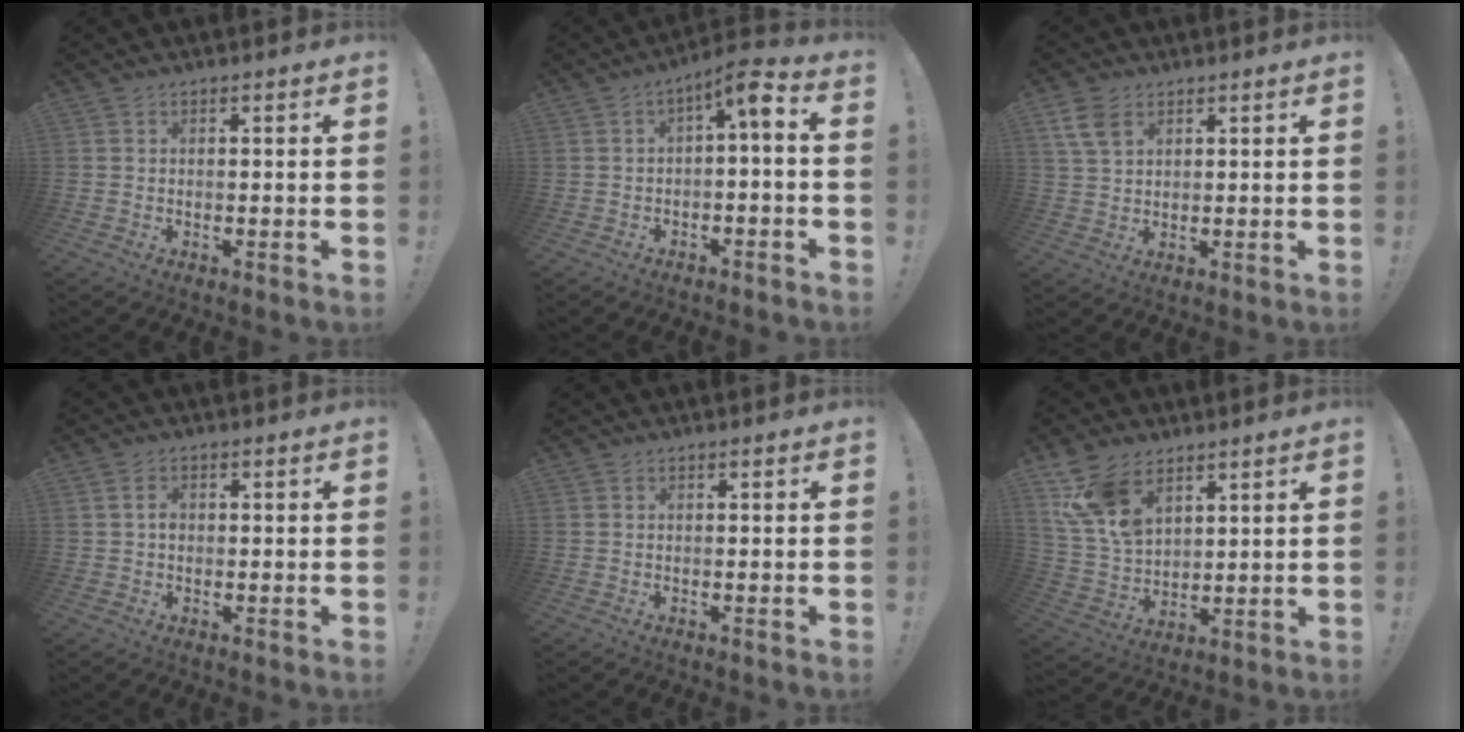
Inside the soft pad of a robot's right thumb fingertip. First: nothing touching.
{"total": 6.8, "force": [0.3, 1.3, 6.7], "torque": [-0.101, -0.002, 0.001]}
{"total": 7.2, "force": [3.7, 4.8, 3.8], "torque": [-0.066, -0.007, 0.076]}
{"total": 1.5, "force": [0.0, 1.2, 0.9], "torque": [-0.019, 0.007, 0.000]}
{"total": 0.0}
{"total": 13.8, "force": [7.9, 8.3, 7.7], "torque": [-0.160, -0.042, 0.157]}